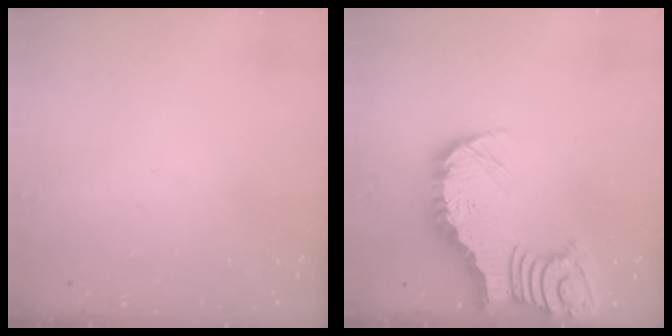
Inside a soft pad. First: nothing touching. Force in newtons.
{"total": 8.1, "press": 8.1, "slide": 1.0}